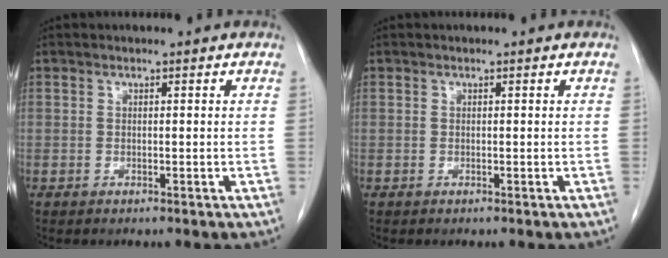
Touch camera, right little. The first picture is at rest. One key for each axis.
{"total": 0.0}